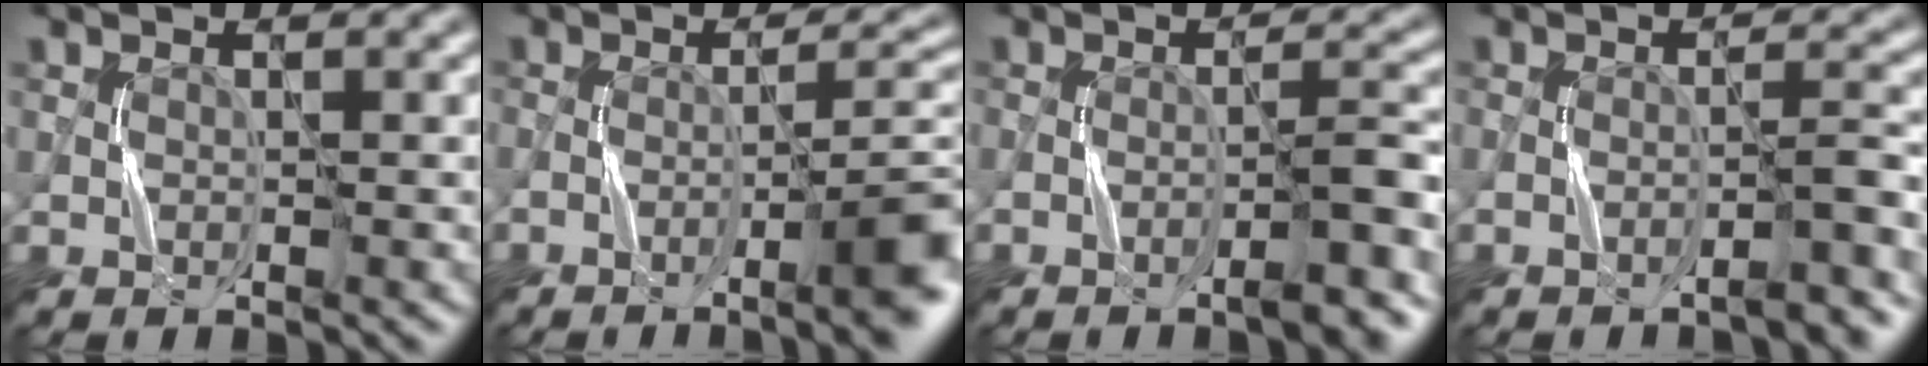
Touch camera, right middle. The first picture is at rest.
{"total": 6.8, "force": [-3.5, 1.3, 5.7], "torque": [-0.068, 0.011, -0.056]}
{"total": 4.0, "force": [-2.5, 0.6, 3.1], "torque": [-0.038, 0.014, -0.043]}
{"total": 3.2, "force": [-2.4, 0.4, 2.1], "torque": [-0.022, 0.015, -0.043]}